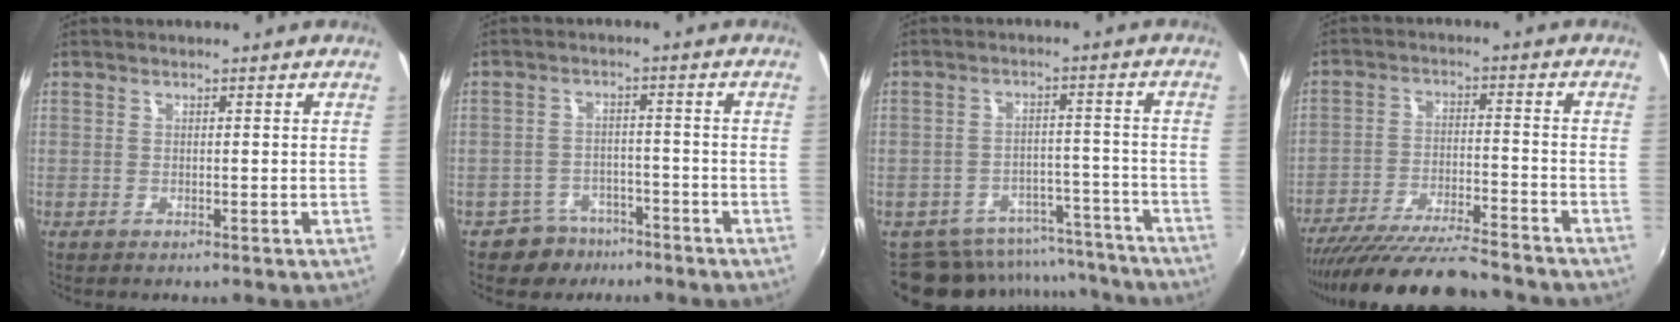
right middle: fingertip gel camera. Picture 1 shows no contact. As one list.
[{"total": 5.4, "force": [-4.1, 3.5, 0.4], "torque": [-0.021, 0.020, -0.060]}, {"total": 14.1, "force": [-12.7, 5.6, 2.8], "torque": [-0.057, 0.034, -0.160]}, {"total": 17.5, "force": [-15.5, 1.9, 7.8], "torque": [-0.159, -0.032, -0.248]}]